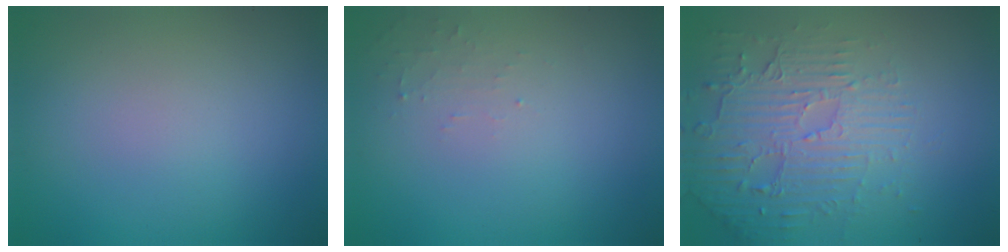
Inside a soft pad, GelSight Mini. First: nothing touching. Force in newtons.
{"total": 1.1, "press": 1.1, "slide": 0.2}
{"total": 5.9, "press": 3.7, "slide": 4.6}